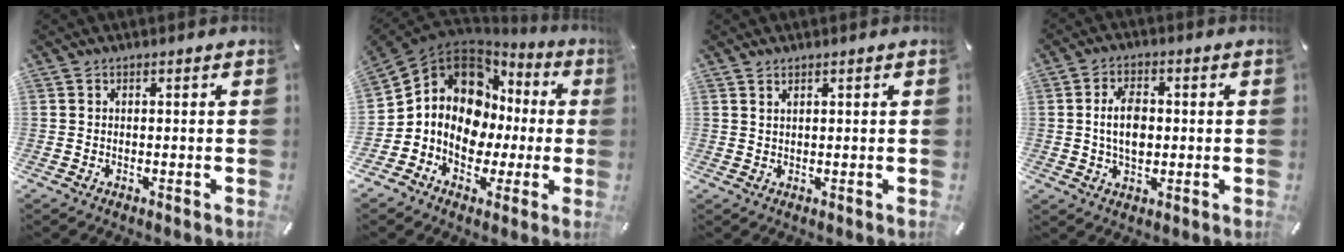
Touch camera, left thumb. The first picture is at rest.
{"total": 13.6, "force": [1.3, 11.6, 6.9], "torque": [-0.149, -0.015, 0.027]}
{"total": 1.1, "force": [0.8, 0.1, 0.8], "torque": [-0.015, -0.001, 0.014]}
{"total": 7.5, "force": [0.1, 4.8, 5.9], "torque": [-0.116, -0.001, -0.005]}